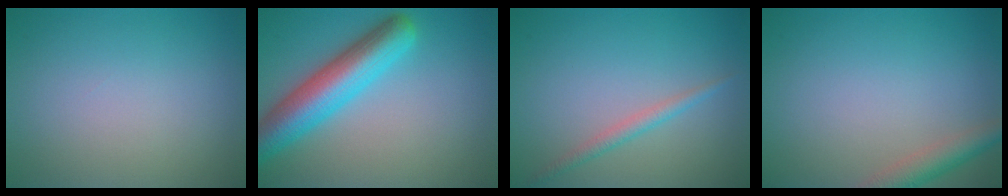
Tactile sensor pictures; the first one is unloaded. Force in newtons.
{"total": 7.2, "press": 7.2, "slide": 0.3}
{"total": 1.5, "press": 1.5, "slide": 0.1}
{"total": 2.9, "press": 2.9, "slide": 0.2}